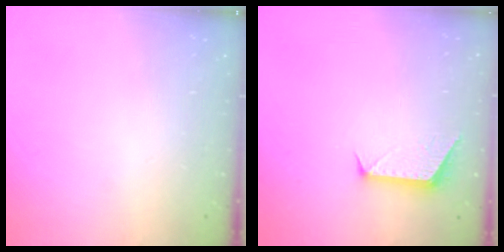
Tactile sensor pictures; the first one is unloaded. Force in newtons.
{"total": 7.2, "press": 7.2, "slide": 0.6}